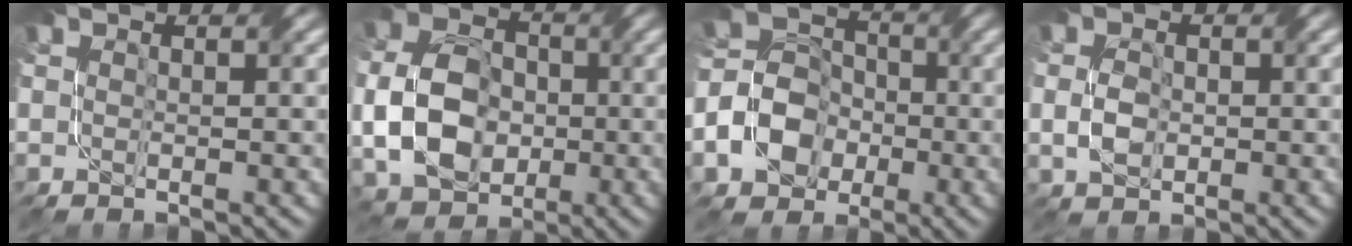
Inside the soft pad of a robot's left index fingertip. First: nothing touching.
{"total": 8.4, "force": [-2.0, 6.1, 5.5], "torque": [-0.111, 0.002, -0.046]}
{"total": 5.6, "force": [-2.9, 4.2, 2.4], "torque": [-0.044, 0.005, -0.071]}
{"total": 2.4, "force": [-1.0, 1.5, 1.6], "torque": [-0.037, -0.004, -0.022]}